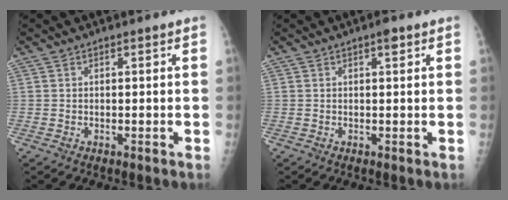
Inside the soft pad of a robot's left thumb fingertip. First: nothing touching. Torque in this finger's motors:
{"motor_torque": [0.32, 0.19, 0.42, 0.17, 0.00]}